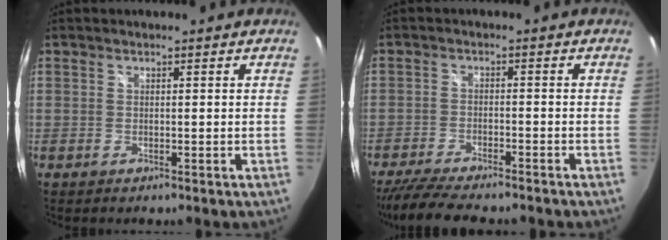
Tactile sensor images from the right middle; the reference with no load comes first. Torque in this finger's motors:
{"motor_torque": [1.12, -1.02, 0.19, 0.13]}